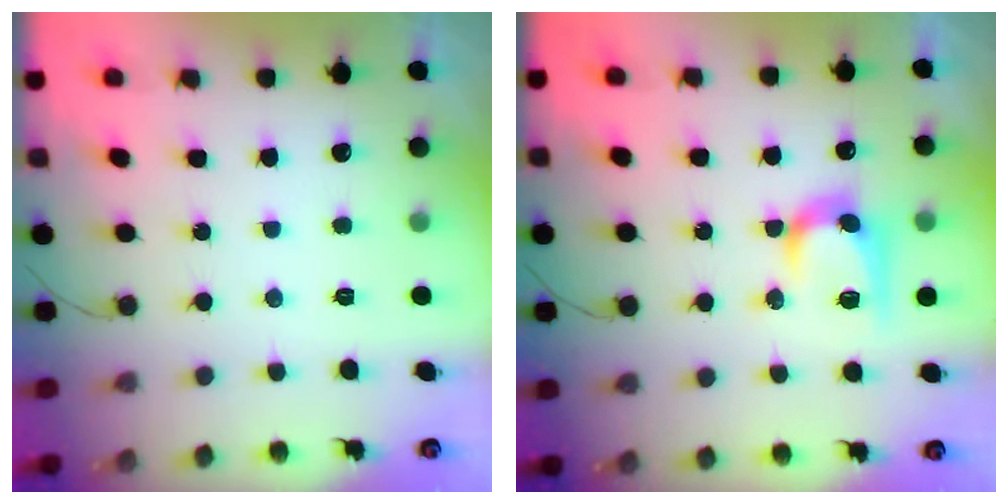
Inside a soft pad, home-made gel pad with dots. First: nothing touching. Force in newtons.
{"total": 11.9, "press": 11.9, "slide": 0.8}